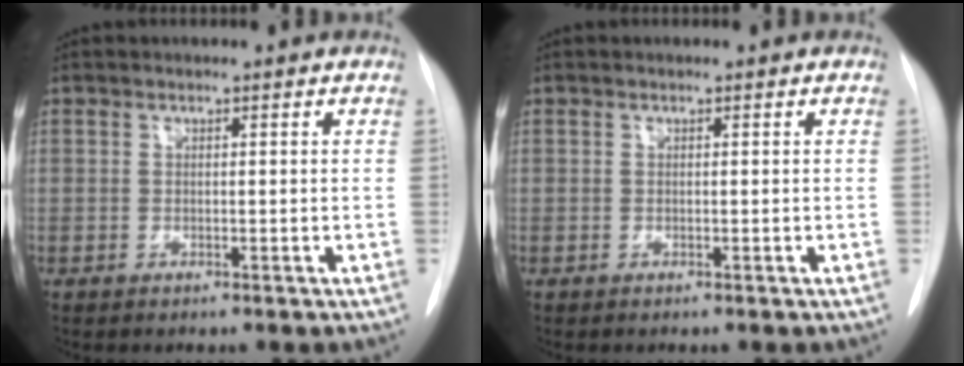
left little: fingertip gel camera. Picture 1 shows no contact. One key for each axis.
{"total": 0.0}